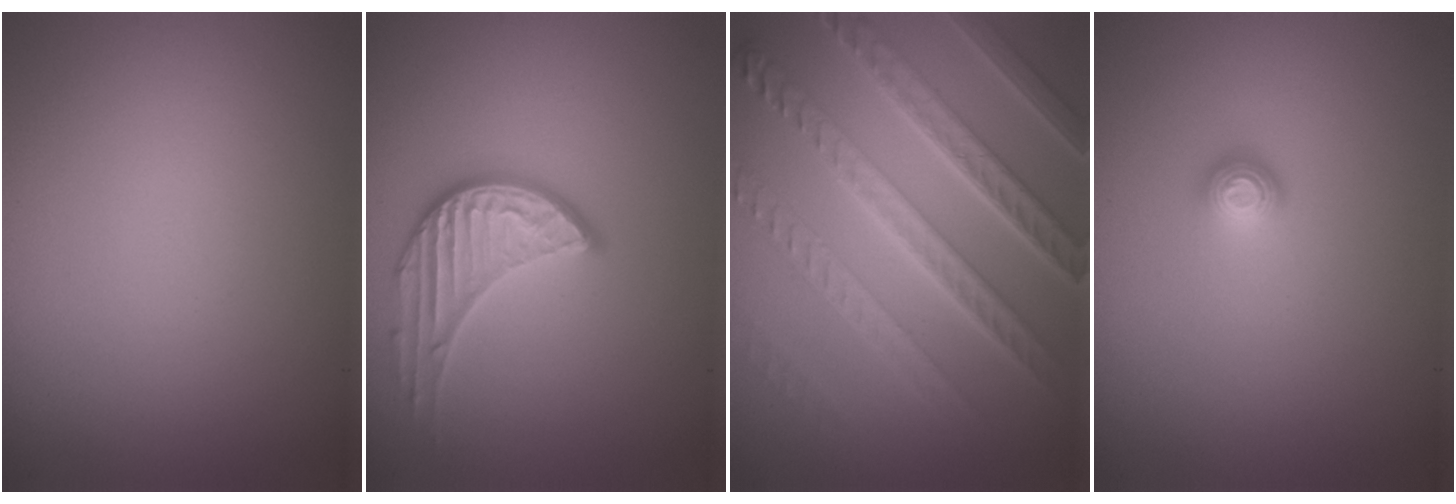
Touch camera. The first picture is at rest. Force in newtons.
{"total": 3.5, "press": 3.1, "slide": 1.7}
{"total": 8.9, "press": 6.4, "slide": 6.3}
{"total": 1.1, "press": 1.0, "slide": 0.4}